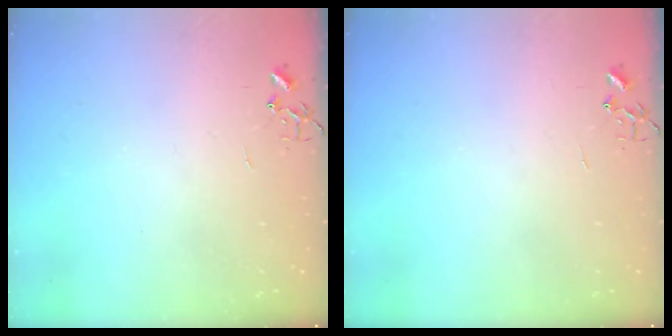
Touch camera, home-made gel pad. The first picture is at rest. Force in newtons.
{"total": 0.0}